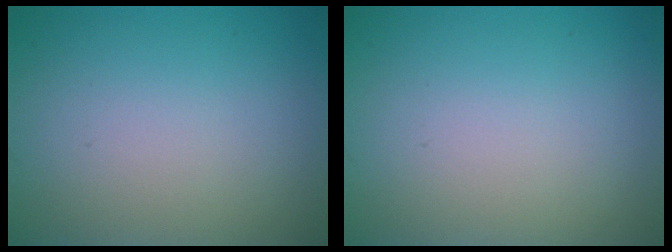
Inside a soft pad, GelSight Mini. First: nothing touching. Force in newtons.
{"total": 0.0}